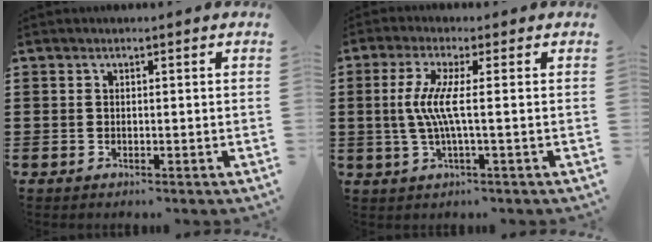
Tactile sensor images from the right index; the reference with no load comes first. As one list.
[{"total": 5.9, "force": [-0.2, 0.0, 5.9], "torque": [-0.138, -0.019, -0.016]}]